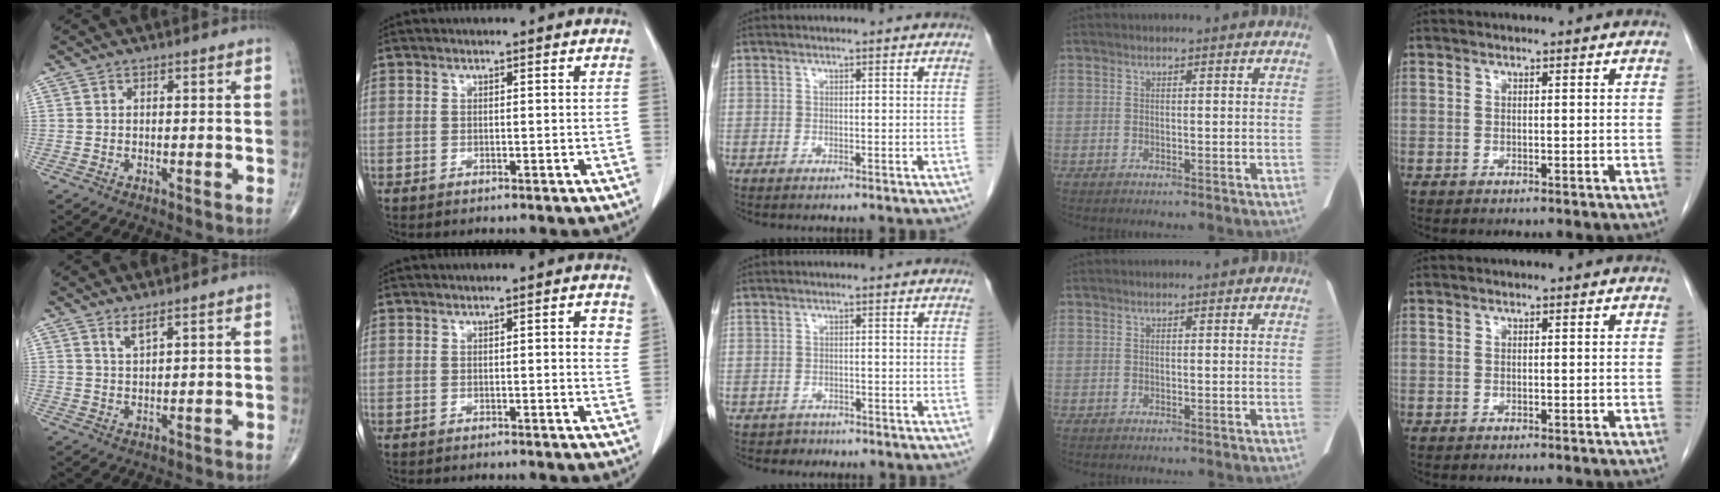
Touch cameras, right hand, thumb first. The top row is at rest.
{"thumb": {"total": 2.4, "force": [1.7, 0.4, 1.6], "torque": [-0.033, -0.013, 0.037]}, "index": {"total": 2.2, "force": [0.7, 0.5, 2.0], "torque": [-0.021, 0.001, 0.004]}, "middle": {"total": 1.6, "force": [-1.1, 1.0, -0.4], "torque": [0.001, 0.005, -0.018]}}